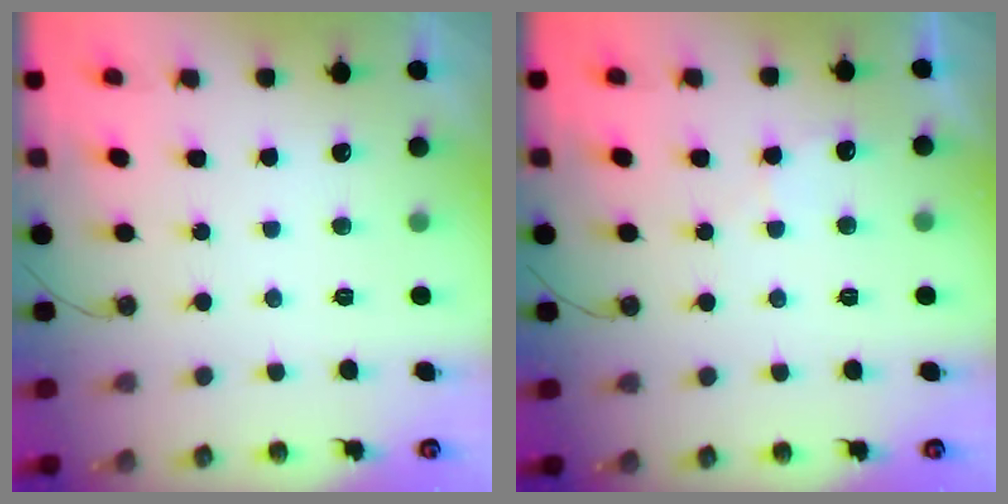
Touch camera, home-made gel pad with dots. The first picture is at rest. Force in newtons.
{"total": 4.8, "press": 4.7, "slide": 0.7}